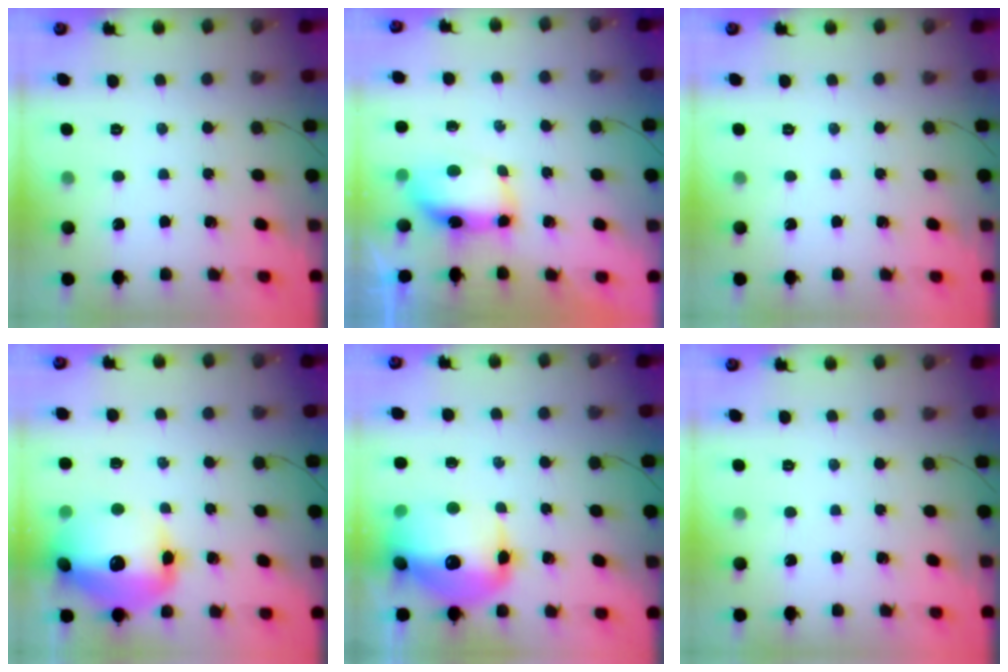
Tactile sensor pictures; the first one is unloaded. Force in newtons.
{"total": 7.3, "press": 7.2, "slide": 0.7}
{"total": 0.0}
{"total": 19.4, "press": 19.0, "slide": 3.8}
{"total": 19.2, "press": 18.7, "slide": 4.1}
{"total": 0.0}